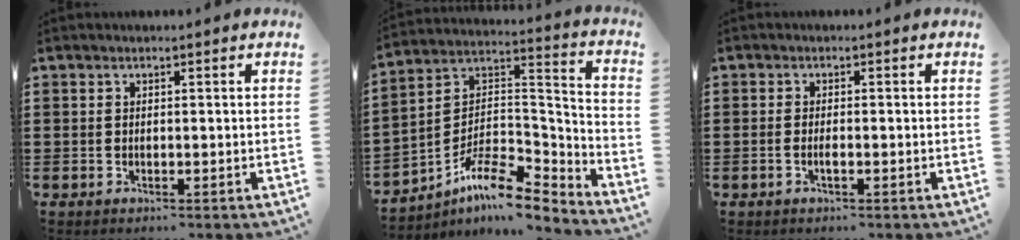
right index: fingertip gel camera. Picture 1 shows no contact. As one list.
[{"total": 9.2, "force": [-6.9, 3.1, 5.1], "torque": [-0.103, 0.004, -0.139]}, {"total": 1.1, "force": [-0.5, 0.1, 1.0], "torque": [-0.020, -0.005, -0.008]}]